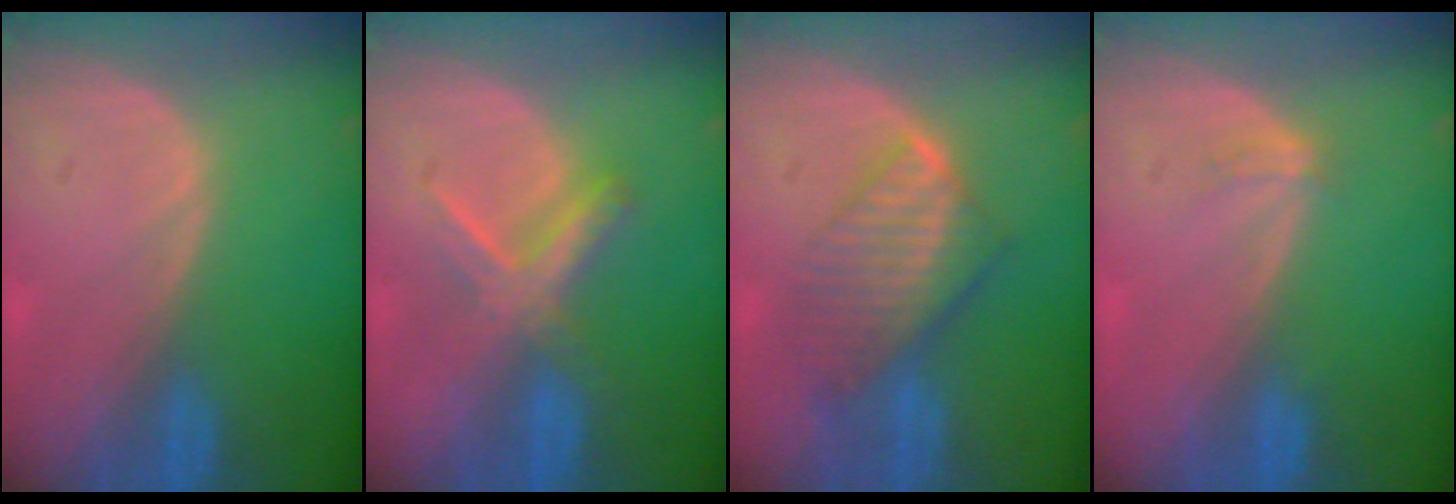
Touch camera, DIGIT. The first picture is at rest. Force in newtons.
{"total": 5.5, "press": 5.4, "slide": 1.1}
{"total": 7.7, "press": 6.9, "slide": 3.5}
{"total": 1.5, "press": 1.1, "slide": 1.0}